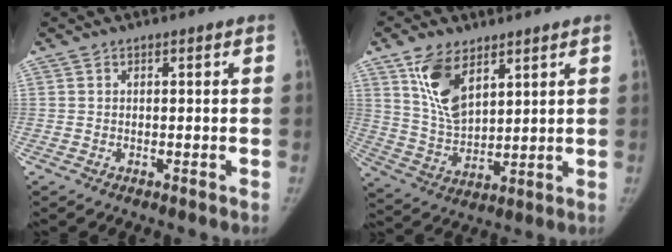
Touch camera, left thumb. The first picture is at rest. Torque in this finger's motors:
{"motor_torque": [0.68, -0.47, 1.14, -0.90, 0.36]}